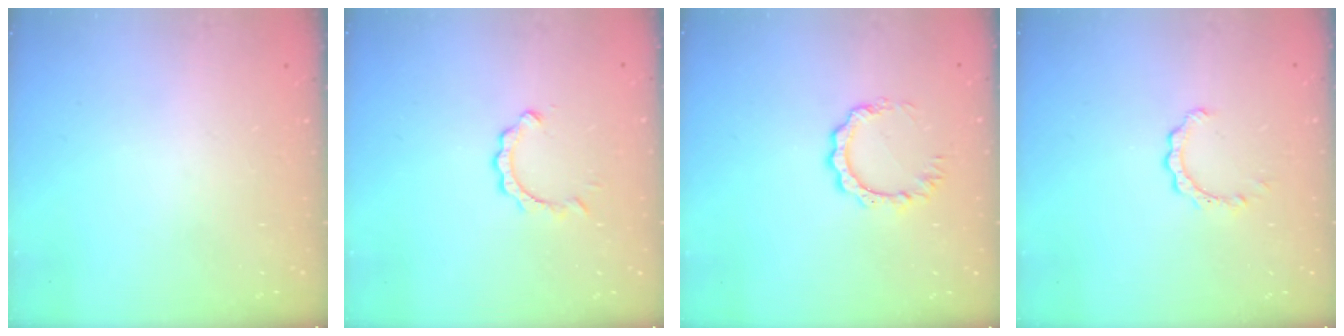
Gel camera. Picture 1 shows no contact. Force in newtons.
{"total": 2.8, "press": 2.8, "slide": 0.3}
{"total": 6.1, "press": 6.1, "slide": 0.4}
{"total": 2.2, "press": 2.1, "slide": 0.3}